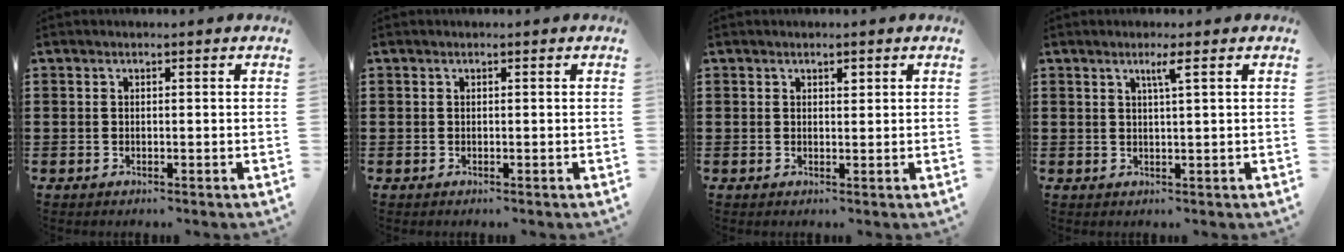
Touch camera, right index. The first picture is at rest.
{"total": 0.0}
{"total": 1.0, "force": [0.6, 0.5, 0.5], "torque": [-0.005, -0.002, 0.009]}
{"total": 2.1, "force": [1.0, -0.2, 1.8], "torque": [-0.038, -0.002, 0.015]}